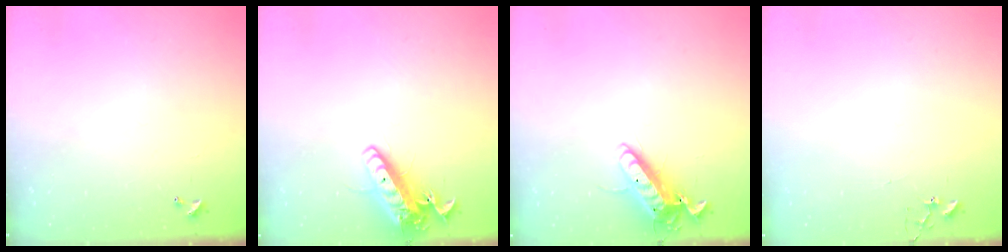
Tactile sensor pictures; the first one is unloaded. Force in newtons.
{"total": 14.5, "press": 14.2, "slide": 2.8}
{"total": 13.6, "press": 13.4, "slide": 2.0}
{"total": 3.9, "press": 3.8, "slide": 0.2}